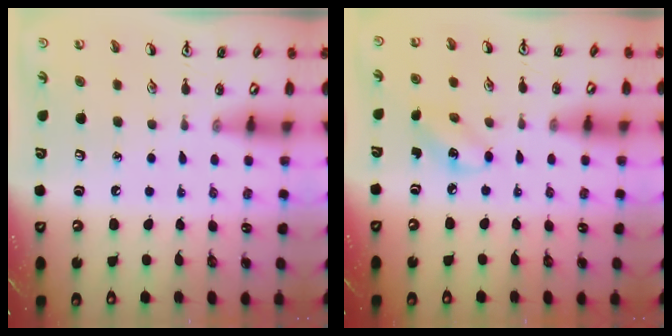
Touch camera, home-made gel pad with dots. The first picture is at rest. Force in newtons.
{"total": 4.2, "press": 4.1, "slide": 1.1}